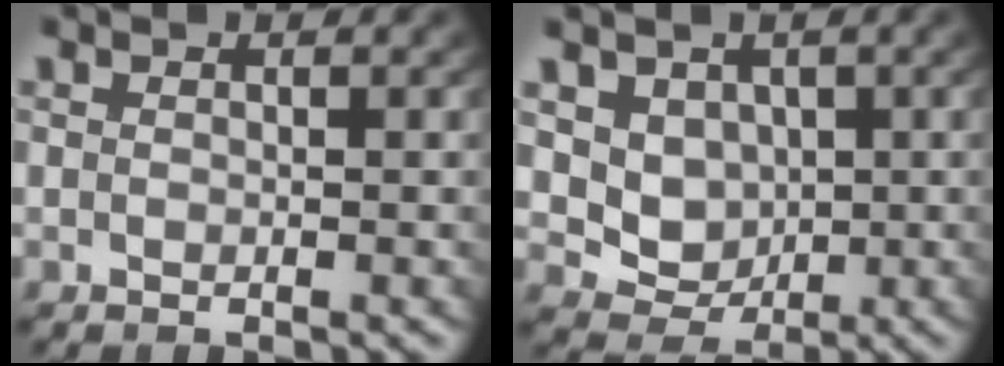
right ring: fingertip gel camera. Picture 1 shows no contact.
{"total": 8.0, "force": [0.8, 7.3, 3.1], "torque": [-0.090, -0.036, 0.023]}